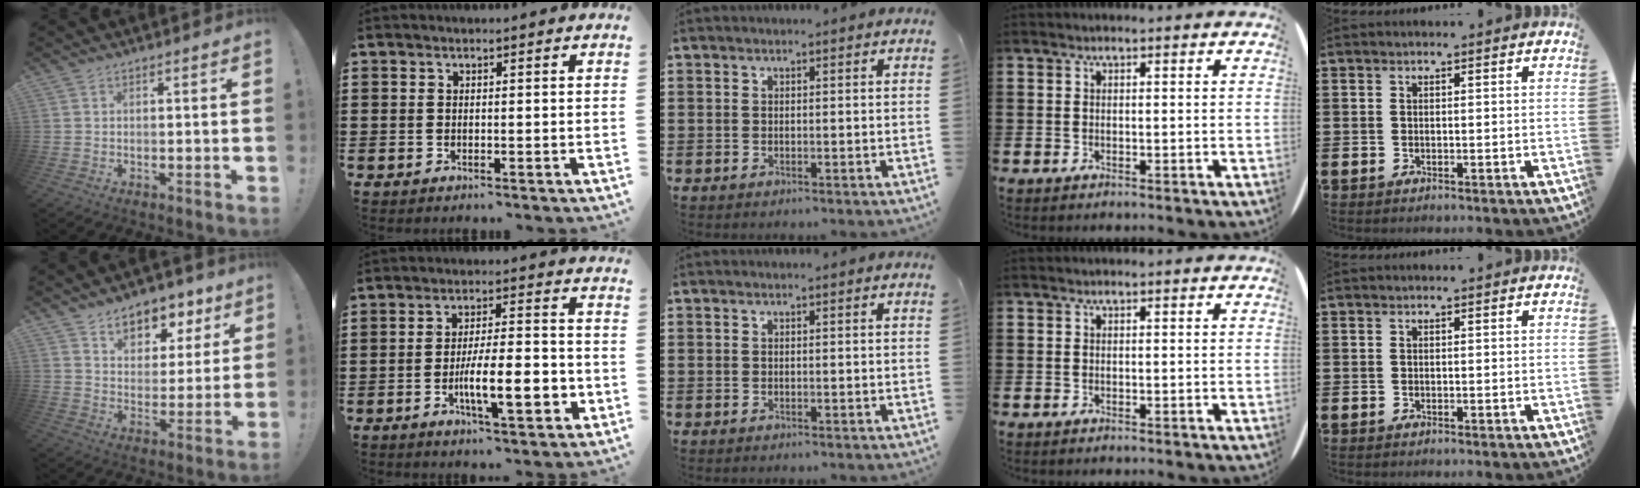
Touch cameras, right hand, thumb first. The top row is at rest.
{"thumb": {"total": 9.1, "force": [6.5, 5.7, 2.9], "torque": [-0.036, -0.051, 0.121]}, "index": {"total": 10.7, "force": [-3.1, 3.0, 9.8], "torque": [-0.169, -0.006, -0.053]}}